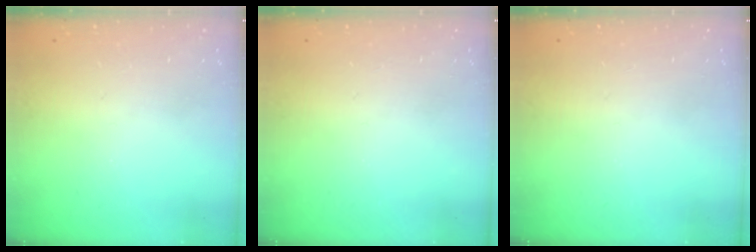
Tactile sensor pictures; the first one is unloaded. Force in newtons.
{"total": 0.0}
{"total": 0.0}